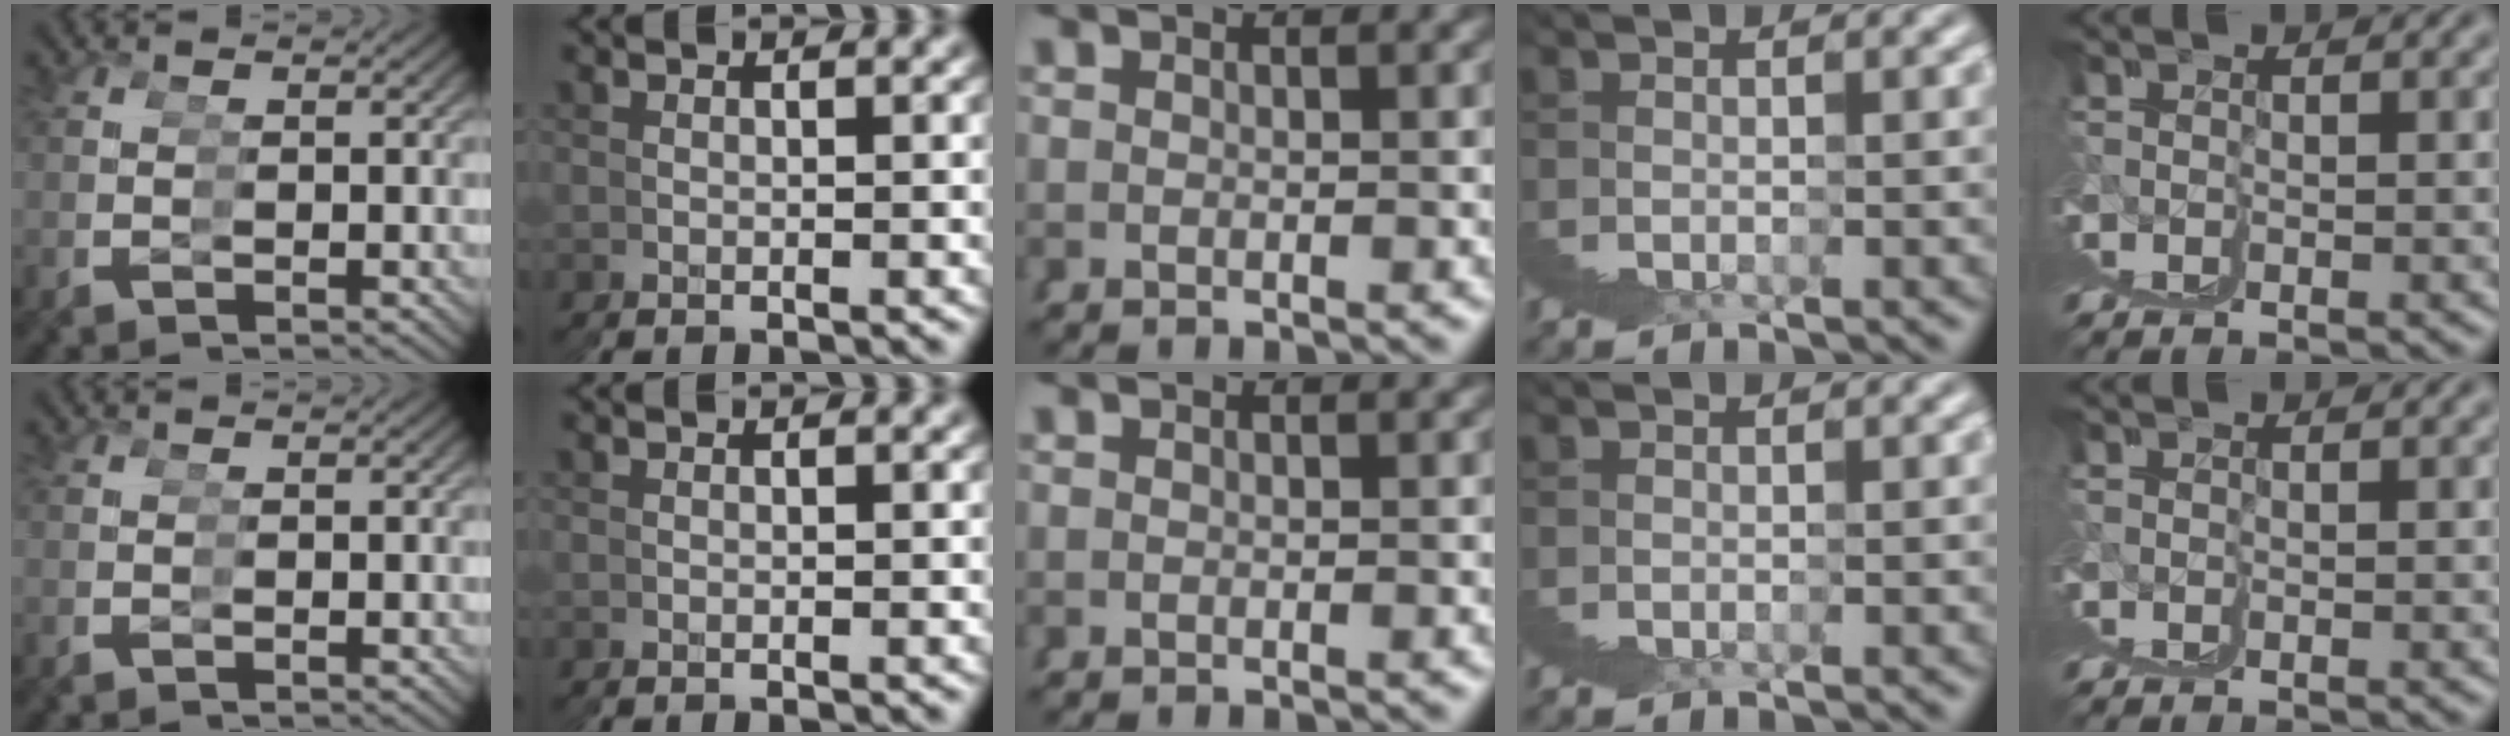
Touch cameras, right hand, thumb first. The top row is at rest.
{}